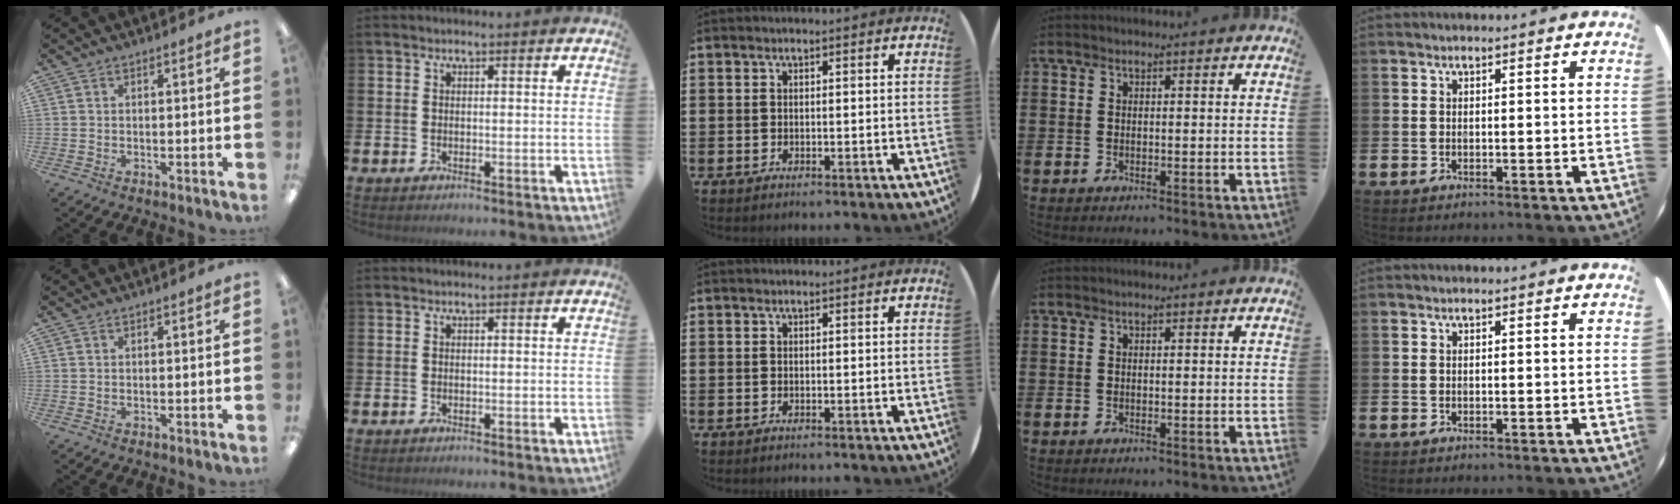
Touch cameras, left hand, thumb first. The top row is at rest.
{}